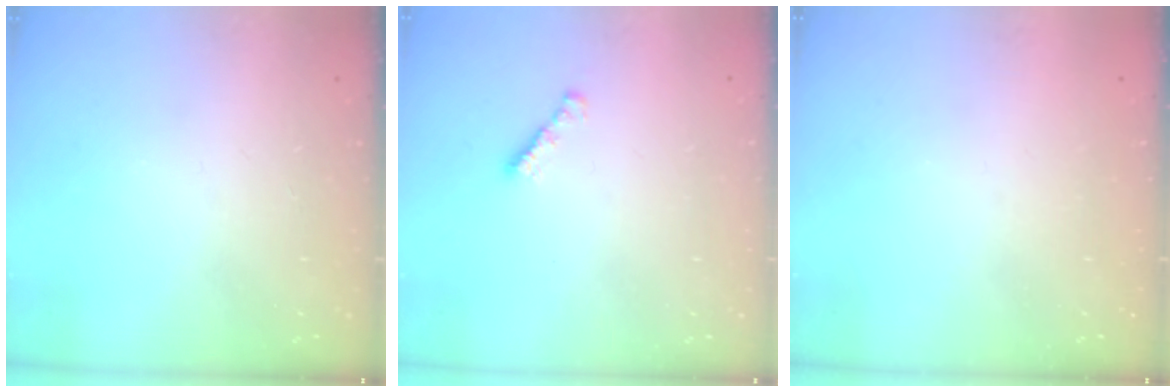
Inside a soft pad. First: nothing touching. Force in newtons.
{"total": 1.9, "press": 1.9, "slide": 0.5}
{"total": 1.3, "press": 1.3, "slide": 0.2}